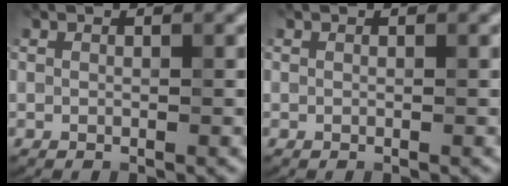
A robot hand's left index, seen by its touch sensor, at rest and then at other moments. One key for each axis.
{"total": 0.0}